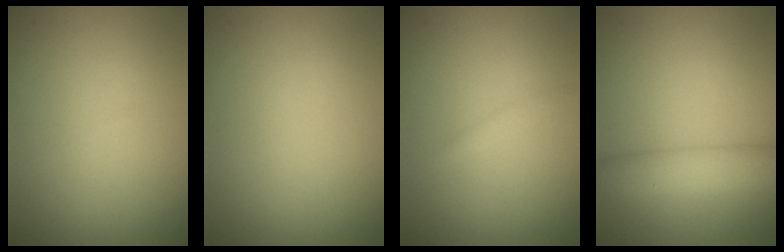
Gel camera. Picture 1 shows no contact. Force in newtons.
{"total": 0.0}
{"total": 0.5, "press": 0.5, "slide": 0.1}
{"total": 3.7, "press": 3.7, "slide": 0.2}